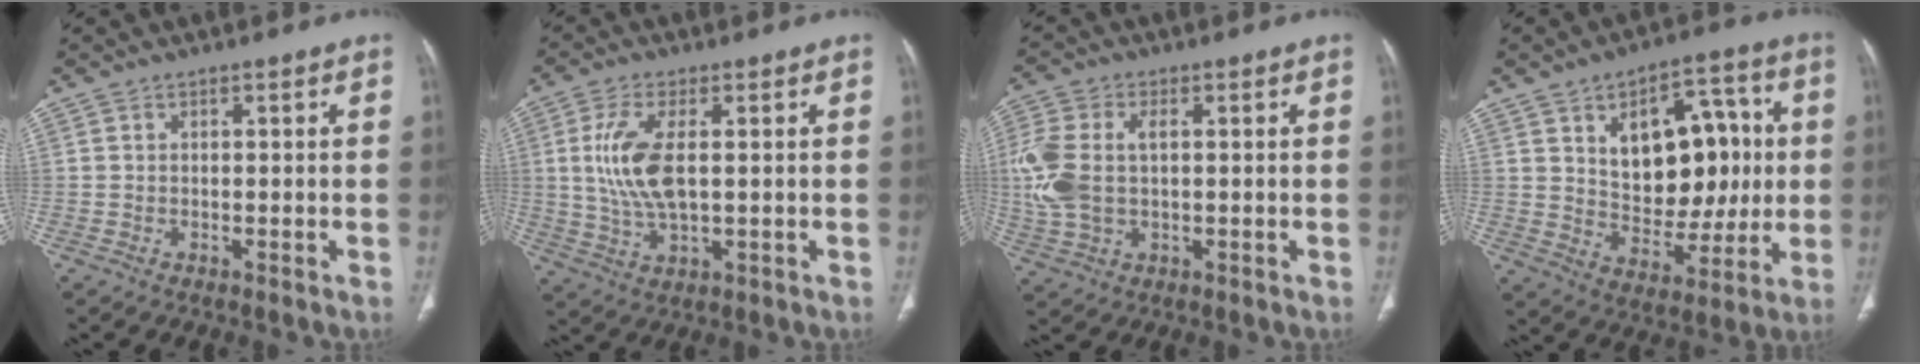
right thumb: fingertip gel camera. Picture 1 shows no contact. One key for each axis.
{"total": 9.9, "fx": 1.3, "fy": 4.3, "fz": 8.8, "tx": -0.197, "ty": -0.009, "tz": 0.031}
{"total": 11.4, "fx": 0.9, "fy": 7.0, "fz": 8.9, "tx": -0.225, "ty": 0.012, "tz": 0.022}
{"total": 18.7, "fx": 3.3, "fy": 11.6, "fz": 14.3, "tx": -0.145, "ty": 0.003, "tz": 0.061}